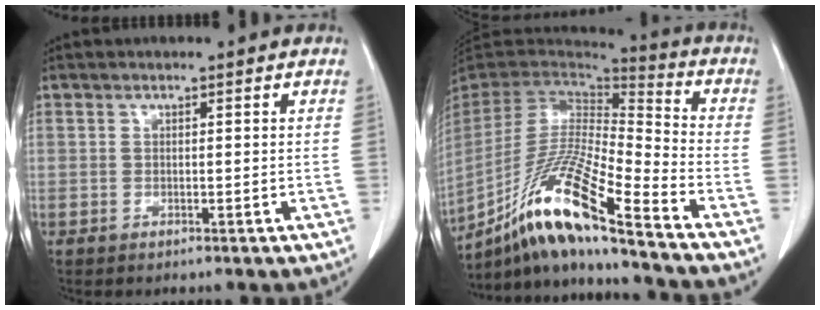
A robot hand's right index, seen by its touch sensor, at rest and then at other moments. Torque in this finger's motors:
{"motor_torque": [1.22, -0.92, 0.41, 0.21]}